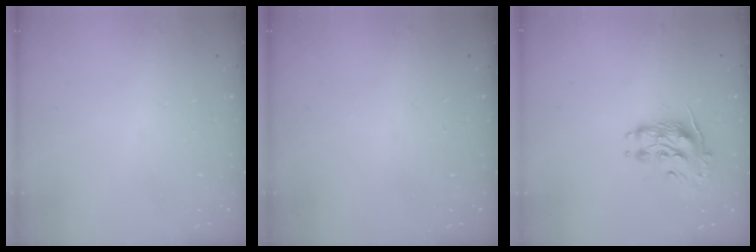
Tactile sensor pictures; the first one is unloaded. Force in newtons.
{"total": 0.0}
{"total": 10.2, "press": 10.2, "slide": 0.6}